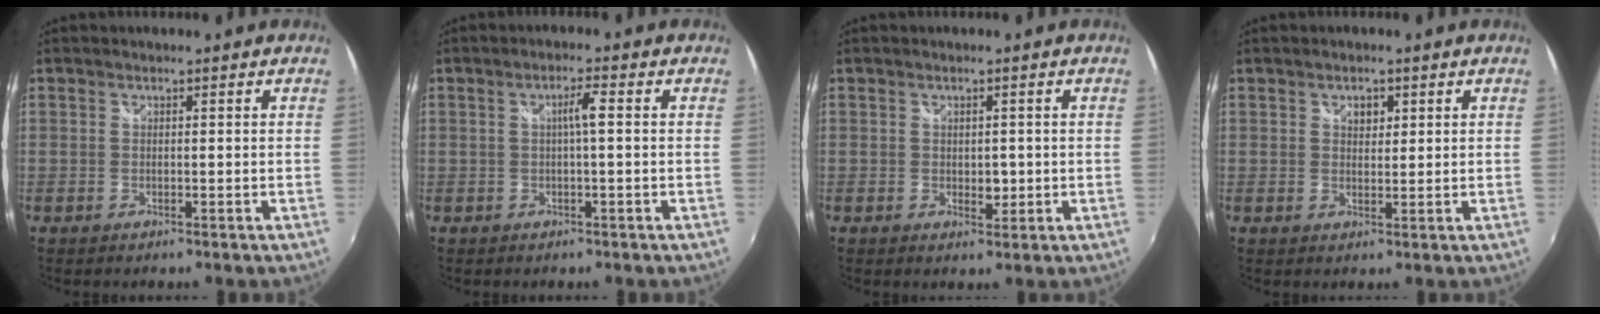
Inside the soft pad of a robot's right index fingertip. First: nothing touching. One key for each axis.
{"total": 2.7, "fx": 0.1, "fy": -0.1, "fz": 2.7, "tx": -0.051, "ty": 0.005, "tz": 0.003}
{"total": 2.1, "fx": -0.1, "fy": 1.6, "fz": 1.4, "tx": -0.017, "ty": -0.002, "tz": 0.000}
{"total": 2.2, "fx": 1.0, "fy": 1.6, "fz": 1.2, "tx": -0.014, "ty": 0.005, "tz": 0.016}